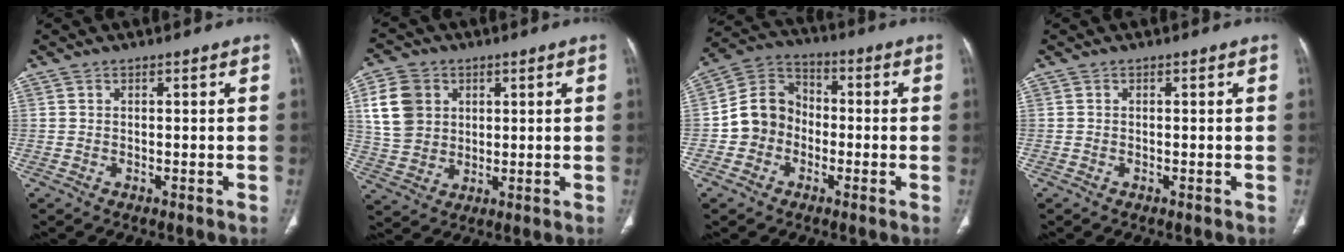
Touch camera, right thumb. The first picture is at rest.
{"total": 10.6, "force": [3.1, 8.7, 5.2], "torque": [-0.081, -0.002, 0.064]}
{"total": 9.6, "force": [-2.2, 8.4, 4.1], "torque": [-0.050, 0.037, -0.055]}
{"total": 0.0}